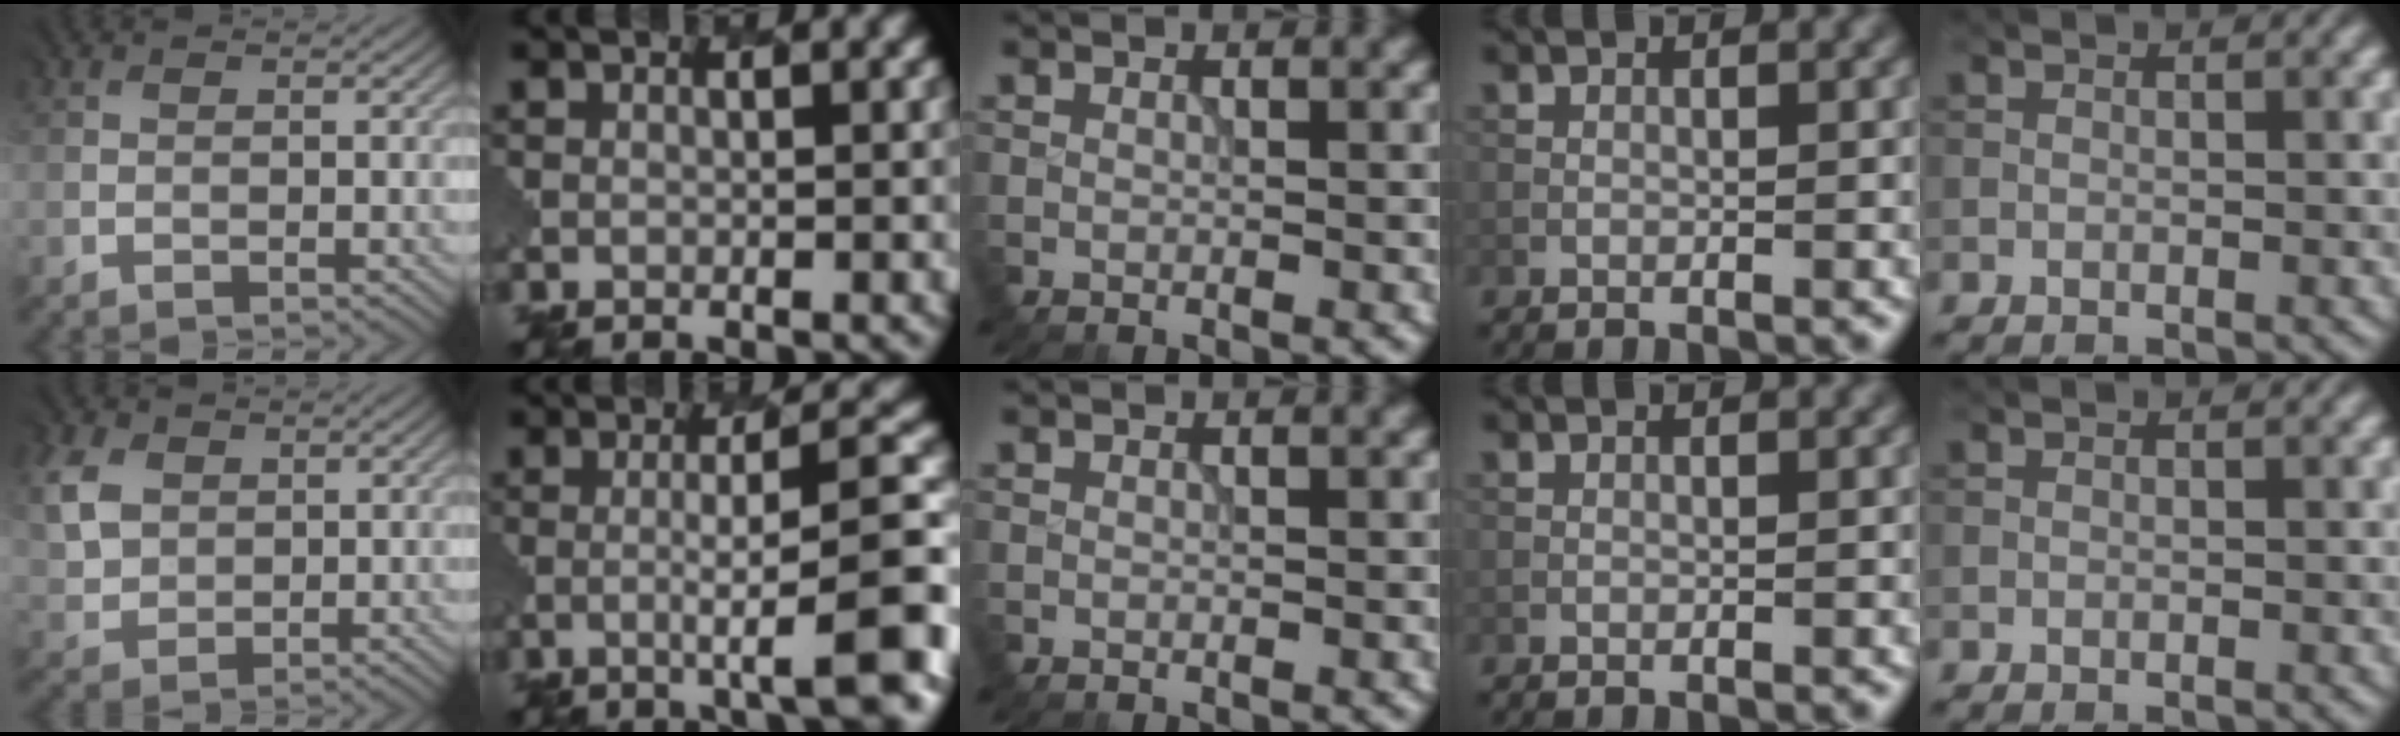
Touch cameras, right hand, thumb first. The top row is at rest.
{"thumb": {"total": 5.0, "force": [1.8, 4.2, 2.2], "torque": [-0.081, 0.005, 0.035]}, "index": {"total": 8.5, "force": [-2.2, 1.2, 8.1], "torque": [-0.107, 0.015, -0.045]}}